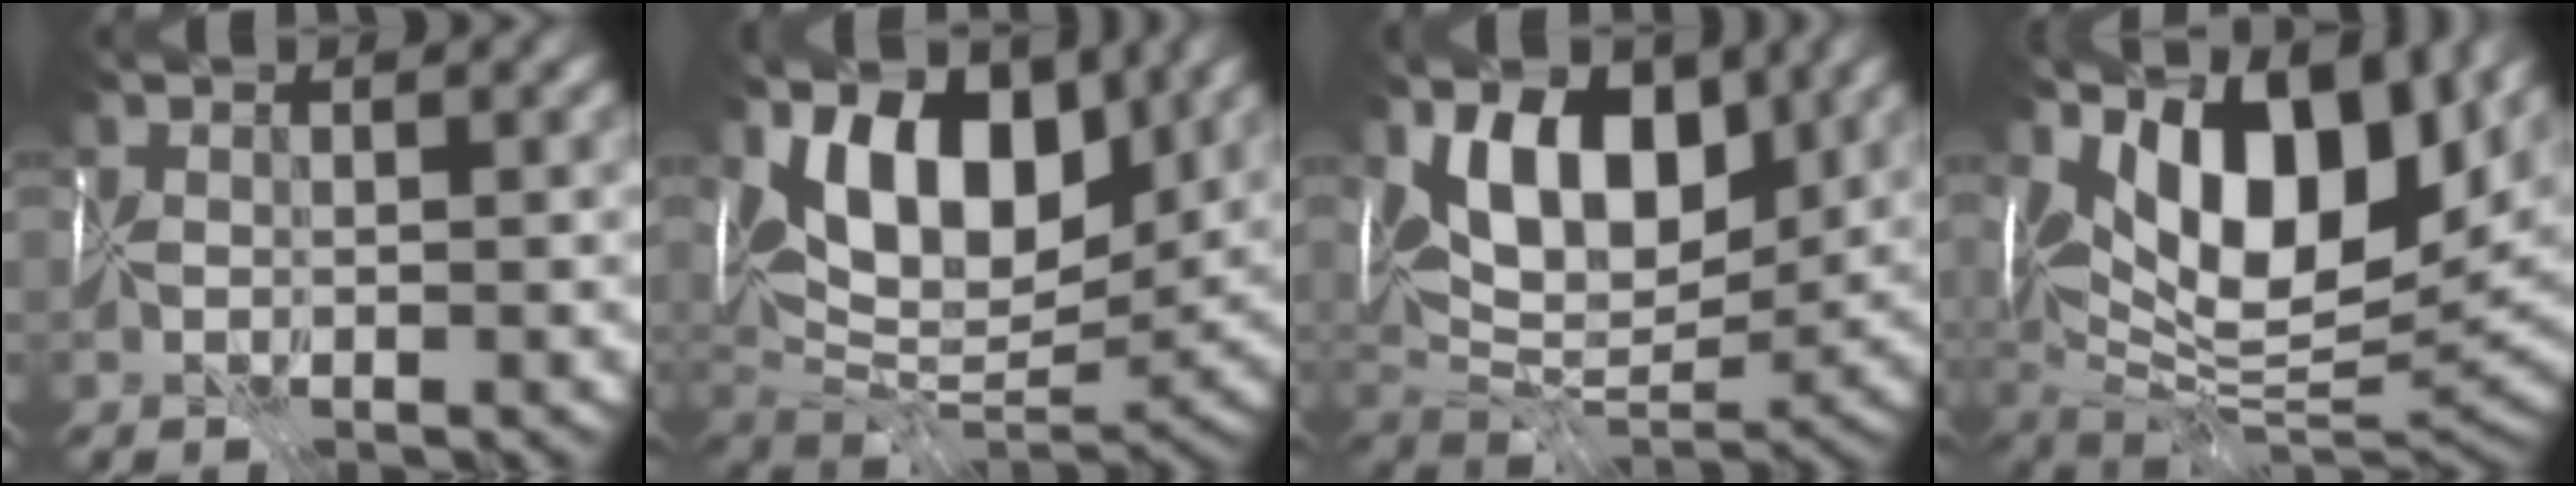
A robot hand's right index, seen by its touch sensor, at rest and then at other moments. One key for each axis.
{"total": 11.2, "fx": 5.1, "fy": 5.7, "fz": 8.1, "tx": -0.112, "ty": -0.005, "tz": 0.086}
{"total": 9.7, "fx": 4.1, "fy": 5.2, "fz": 7.1, "tx": -0.092, "ty": -0.006, "tz": 0.061}
{"total": 12.9, "fx": 5.9, "fy": 5.2, "fz": 10.2, "tx": -0.142, "ty": 0.000, "tz": 0.095}